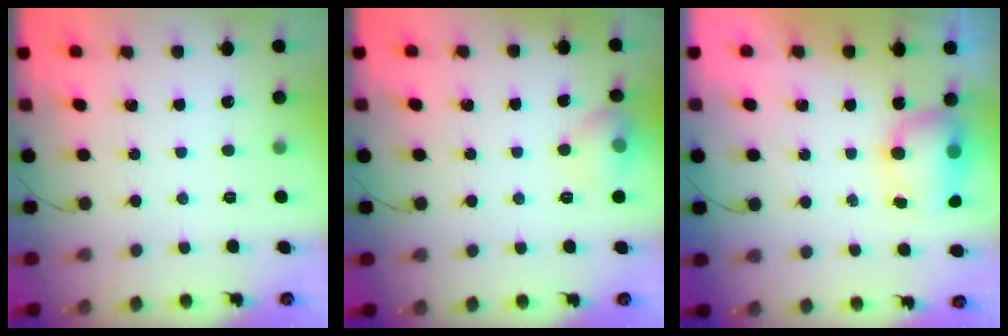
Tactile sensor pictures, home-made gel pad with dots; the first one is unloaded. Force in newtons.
{"total": 9.6, "press": 7.7, "slide": 5.6}
{"total": 11.3, "press": 8.6, "slide": 7.2}